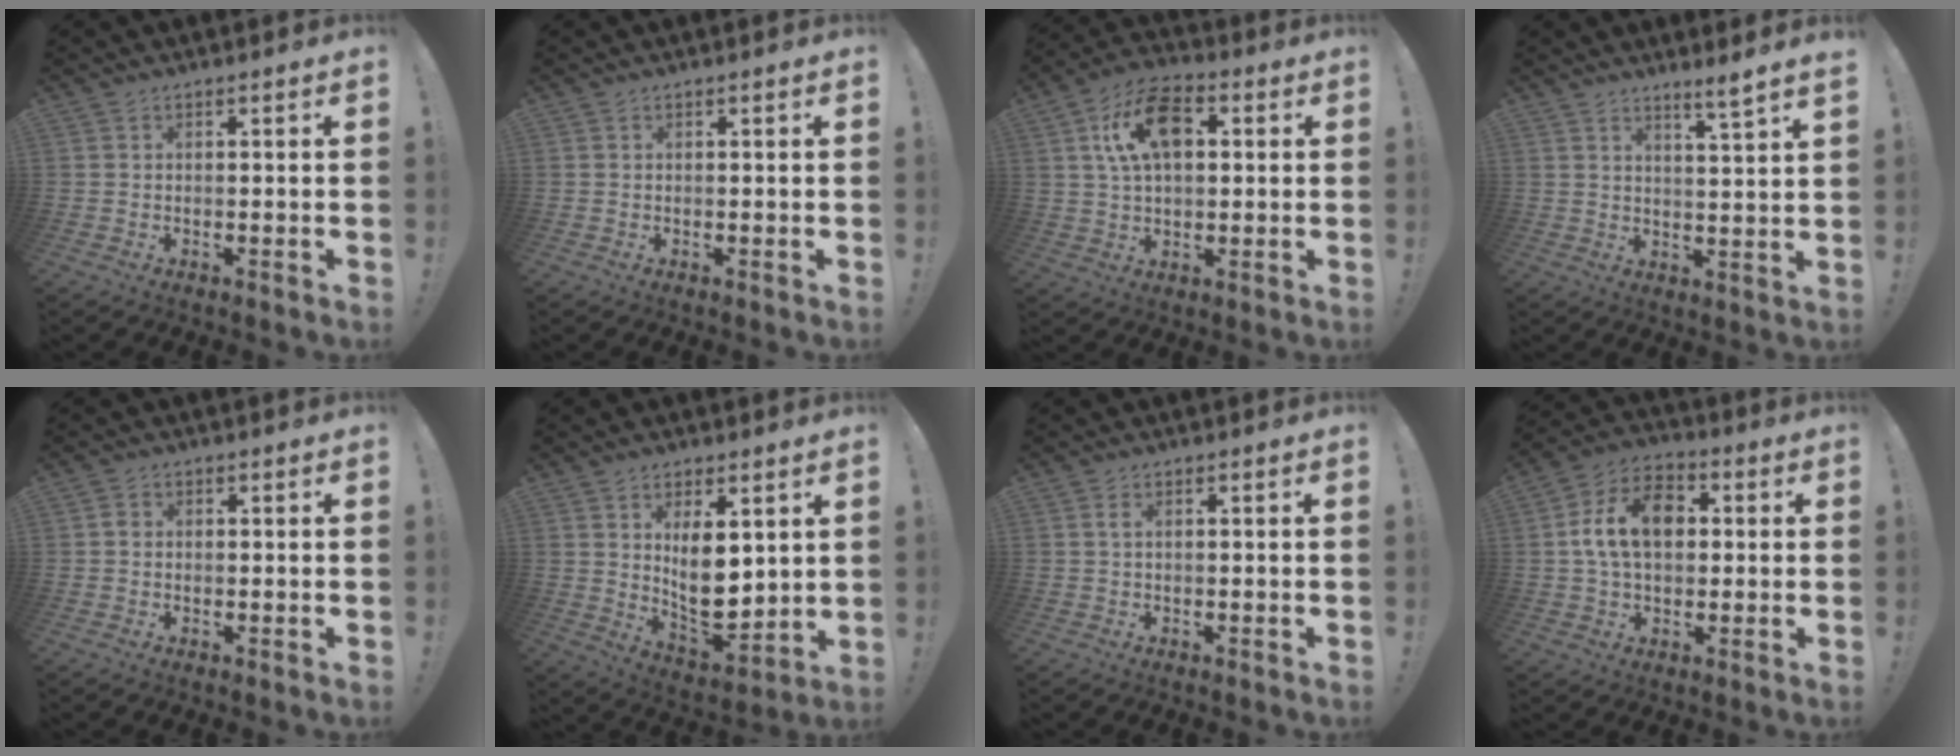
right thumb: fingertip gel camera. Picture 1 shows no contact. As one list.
[{"total": 0.0}, {"total": 15.3, "force": [4.5, 9.3, 11.3], "torque": [-0.190, 0.009, 0.085]}, {"total": 5.2, "force": [4.0, -1.2, 3.0], "torque": [-0.033, -0.040, 0.060]}, {"total": 1.4, "force": [-0.5, 1.3, 0.4], "torque": [0.003, 0.002, -0.011]}, {"total": 11.5, "force": [3.4, 6.4, 9.0], "torque": [-0.136, -0.045, 0.067]}, {"total": 1.2, "force": [0.1, 0.6, 1.0], "torque": [-0.021, 0.003, 0.001]}, {"total": 14.7, "force": [2.1, 10.2, 10.4], "torque": [-0.169, 0.010, 0.039]}]